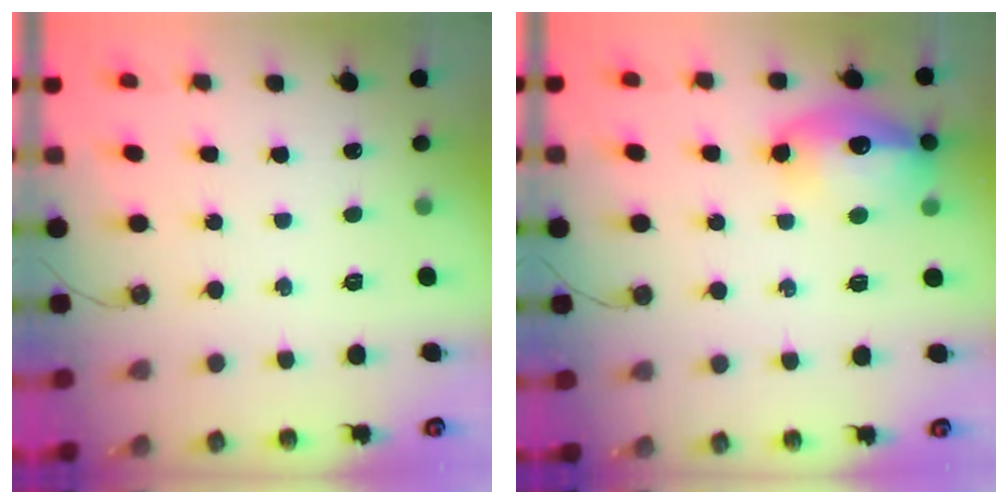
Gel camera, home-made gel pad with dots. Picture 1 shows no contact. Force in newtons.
{"total": 16.0, "press": 15.9, "slide": 1.5}